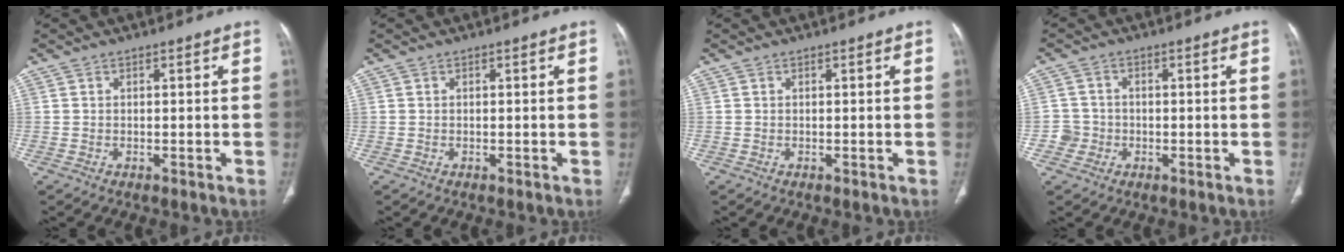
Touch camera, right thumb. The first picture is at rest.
{"total": 0.0}
{"total": 0.0}
{"total": 3.4, "force": [-1.0, 3.2, 0.2], "torque": [0.016, 0.012, -0.025]}